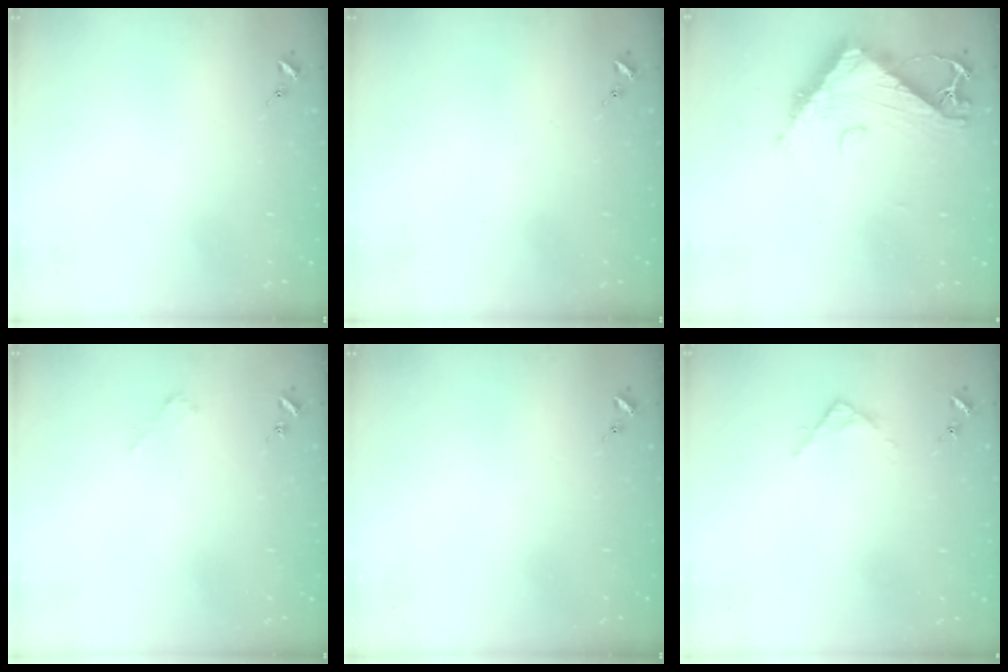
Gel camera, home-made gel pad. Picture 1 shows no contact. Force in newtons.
{"total": 0.0}
{"total": 10.6, "press": 10.5, "slide": 1.1}
{"total": 1.8, "press": 1.8, "slide": 0.2}
{"total": 0.0}
{"total": 3.1, "press": 3.1, "slide": 0.4}